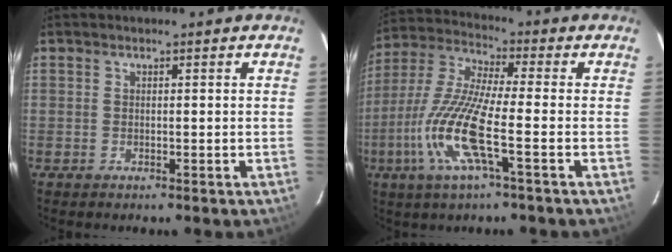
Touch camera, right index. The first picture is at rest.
{"total": 13.5, "force": [-4.4, 1.3, 12.7], "torque": [-0.276, -0.005, -0.094]}